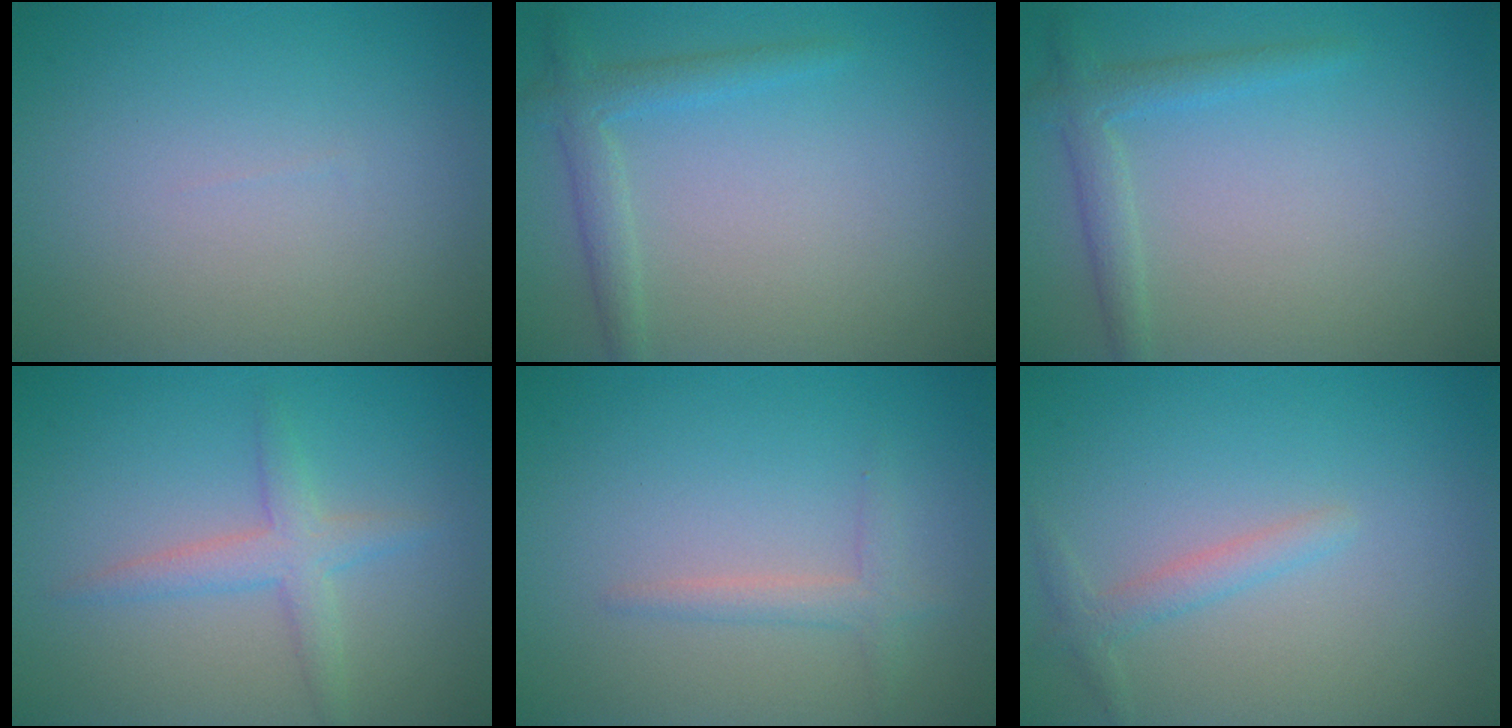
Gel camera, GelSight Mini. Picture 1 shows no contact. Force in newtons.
{"total": 2.3, "press": 2.3, "slide": 0.1}
{"total": 2.3, "press": 2.3, "slide": 0.1}
{"total": 2.5, "press": 2.5, "slide": 0.2}
{"total": 1.6, "press": 1.6, "slide": 0.1}
{"total": 1.6, "press": 1.6, "slide": 0.1}